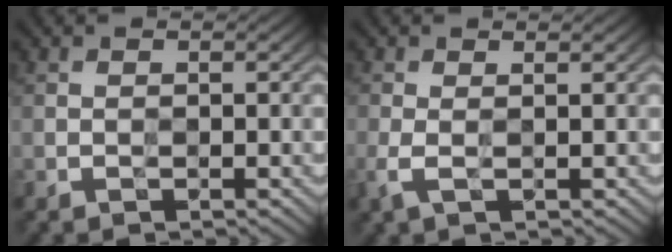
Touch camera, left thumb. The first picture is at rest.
{"total": 2.1, "force": [0.0, 0.5, 2.0], "torque": [-0.056, 0.003, -0.007]}